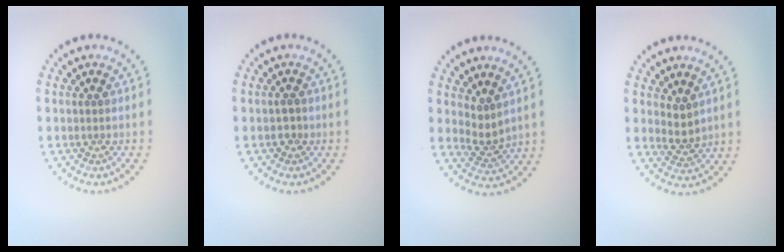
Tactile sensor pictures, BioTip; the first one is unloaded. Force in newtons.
{"total": 0.9, "press": 0.9, "slide": 0.3}
{"total": 2.1, "press": 1.5, "slide": 1.4}
{"total": 1.8, "press": 1.5, "slide": 0.9}